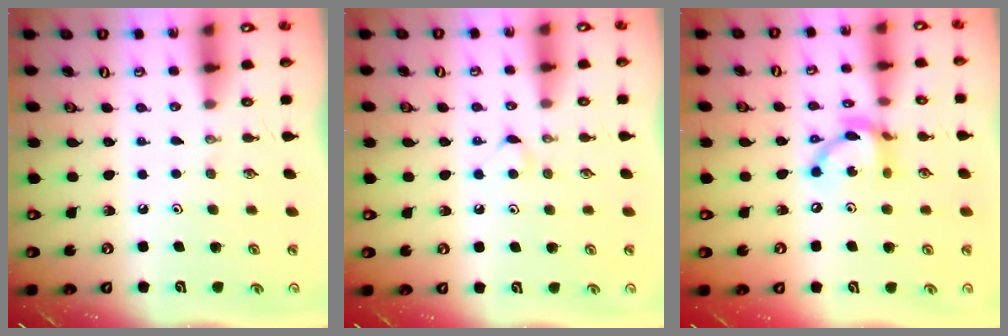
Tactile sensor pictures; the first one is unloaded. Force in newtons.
{"total": 3.7, "press": 3.6, "slide": 0.6}
{"total": 11.3, "press": 11.3, "slide": 0.6}